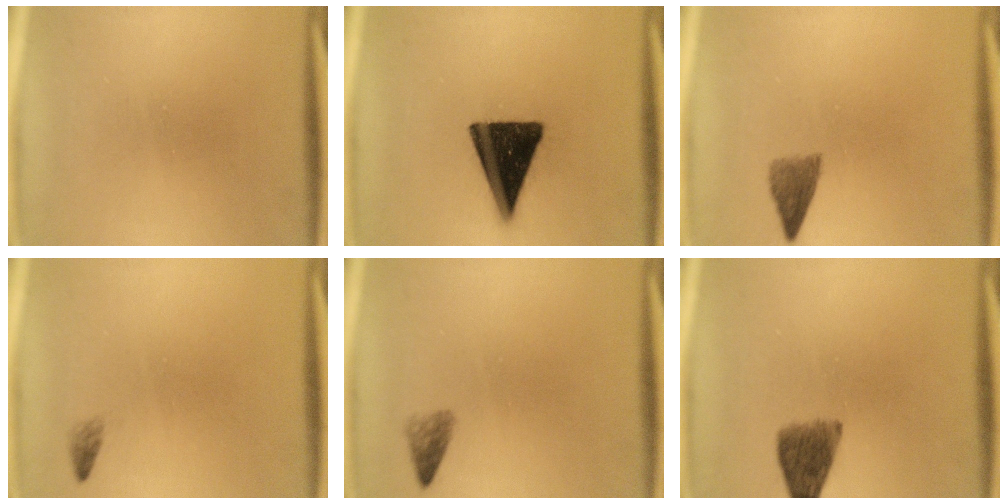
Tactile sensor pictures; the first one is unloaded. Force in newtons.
{"total": 16.6}
{"total": 3.0}
{"total": 0.8}
{"total": 1.7}
{"total": 4.3}